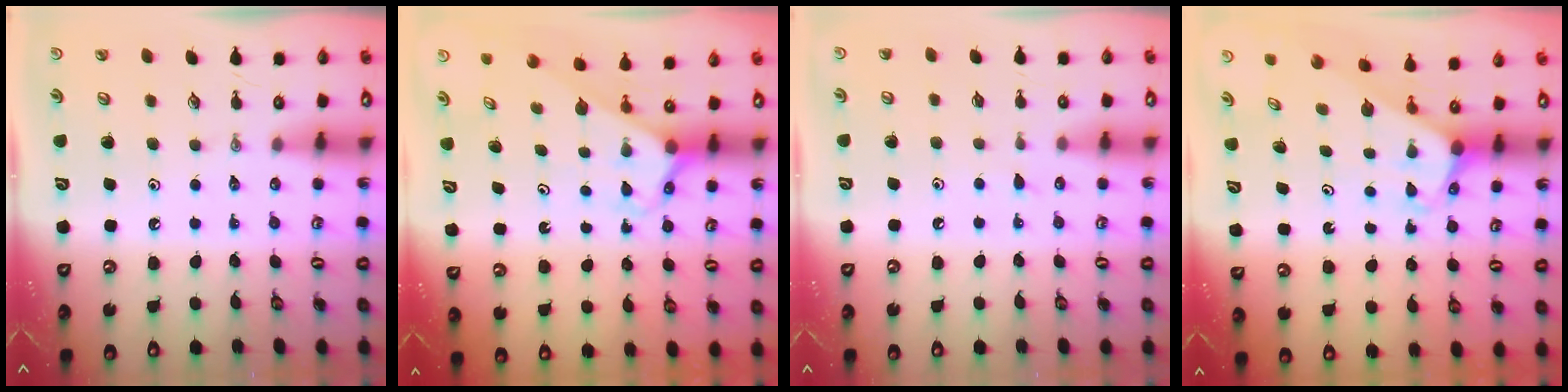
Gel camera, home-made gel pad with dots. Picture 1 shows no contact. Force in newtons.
{"total": 2.6, "press": 2.6, "slide": 0.2}
{"total": 5.4, "press": 5.4, "slide": 0.5}
{"total": 2.2, "press": 2.2, "slide": 0.2}